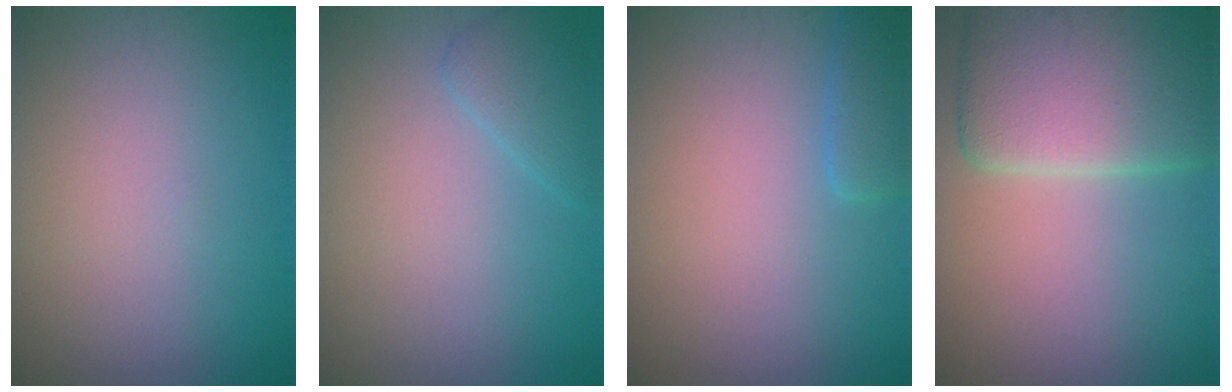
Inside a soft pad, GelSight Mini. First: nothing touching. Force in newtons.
{"total": 1.8, "press": 1.8, "slide": 0.1}
{"total": 1.9, "press": 1.9, "slide": 0.1}
{"total": 9.0, "press": 9.0, "slide": 0.3}